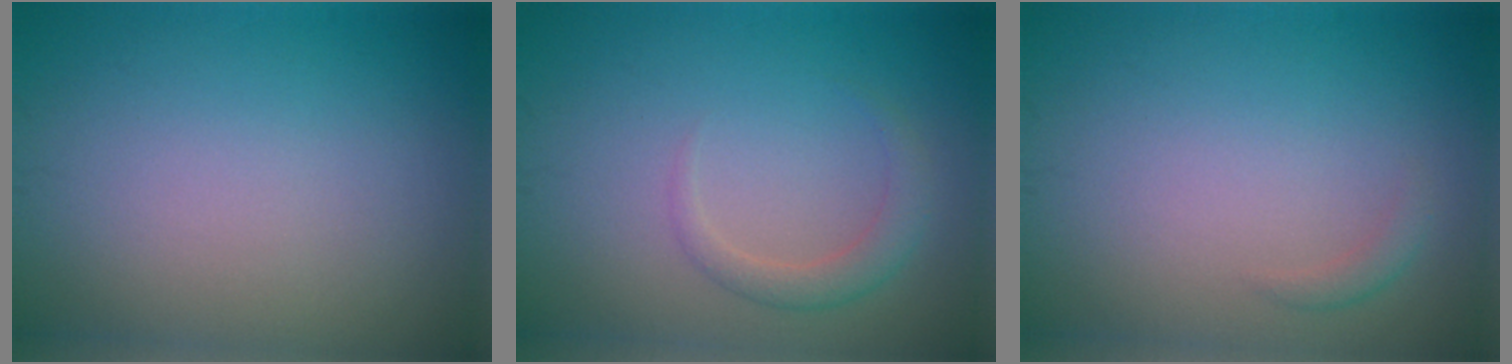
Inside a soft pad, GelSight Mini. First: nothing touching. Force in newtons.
{"total": 1.9, "press": 1.9, "slide": 0.2}
{"total": 0.9, "press": 0.9, "slide": 0.0}